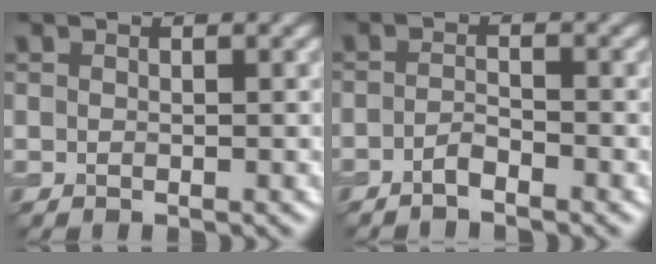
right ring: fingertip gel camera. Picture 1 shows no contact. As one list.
[{"total": 1.4, "force": [-1.1, 0.2, 0.8], "torque": [-0.016, 0.003, -0.024]}]